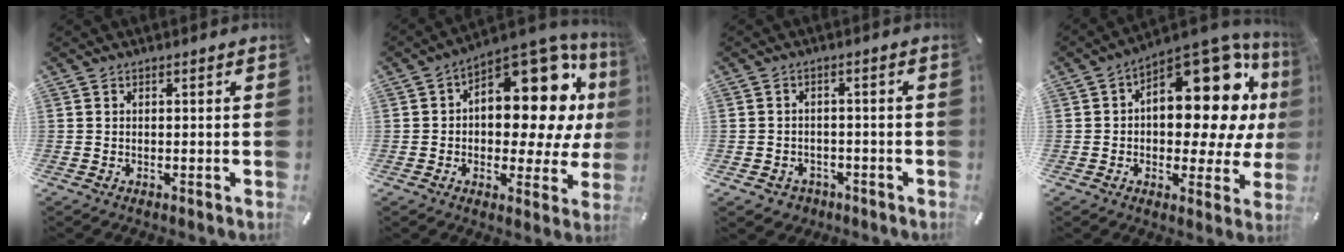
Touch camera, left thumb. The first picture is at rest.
{"total": 17.8, "force": [6.5, 9.8, 13.4], "torque": [-0.165, -0.070, 0.105]}
{"total": 3.4, "force": [-1.7, 2.9, 0.8], "torque": [-0.014, 0.008, -0.032]}
{"total": 20.6, "force": [7.1, 10.9, 16.0], "torque": [-0.192, -0.074, 0.117]}